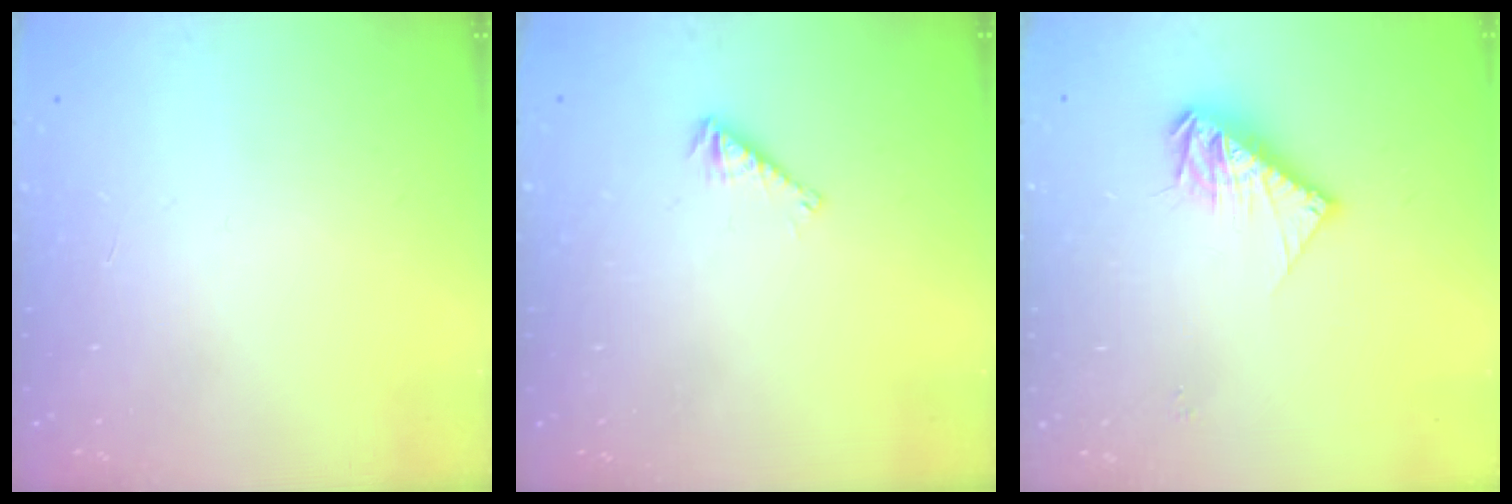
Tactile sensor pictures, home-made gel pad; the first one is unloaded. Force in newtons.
{"total": 2.8, "press": 2.7, "slide": 0.5}
{"total": 9.8, "press": 9.7, "slide": 0.7}